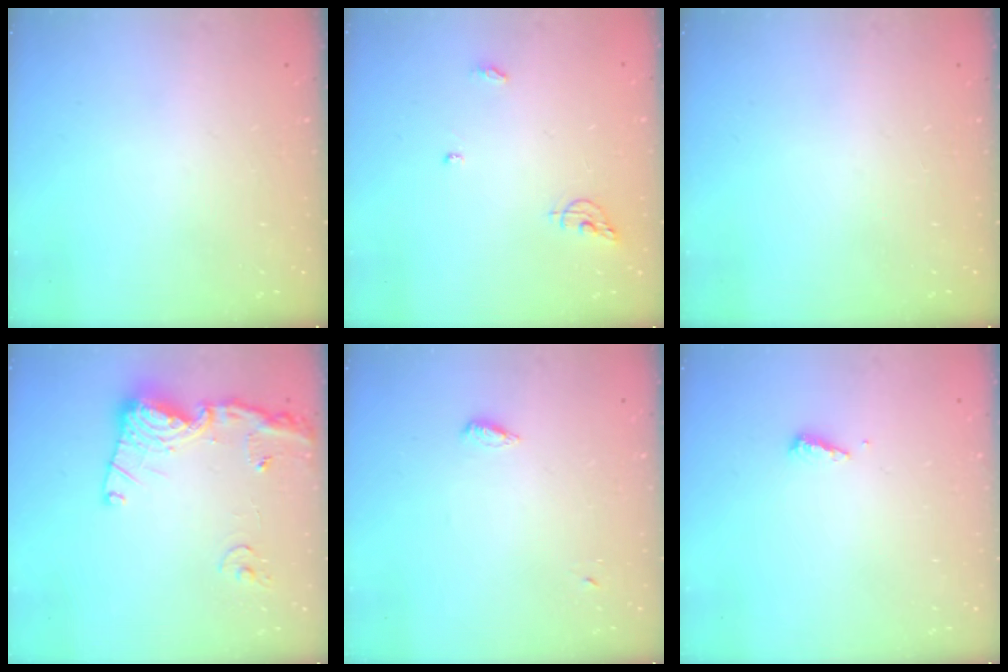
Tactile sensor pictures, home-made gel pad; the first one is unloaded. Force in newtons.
{"total": 6.5, "press": 6.5, "slide": 0.5}
{"total": 0.0}
{"total": 15.8, "press": 15.7, "slide": 1.8}
{"total": 3.1, "press": 3.0, "slide": 0.7}
{"total": 3.6, "press": 3.6, "slide": 0.4}